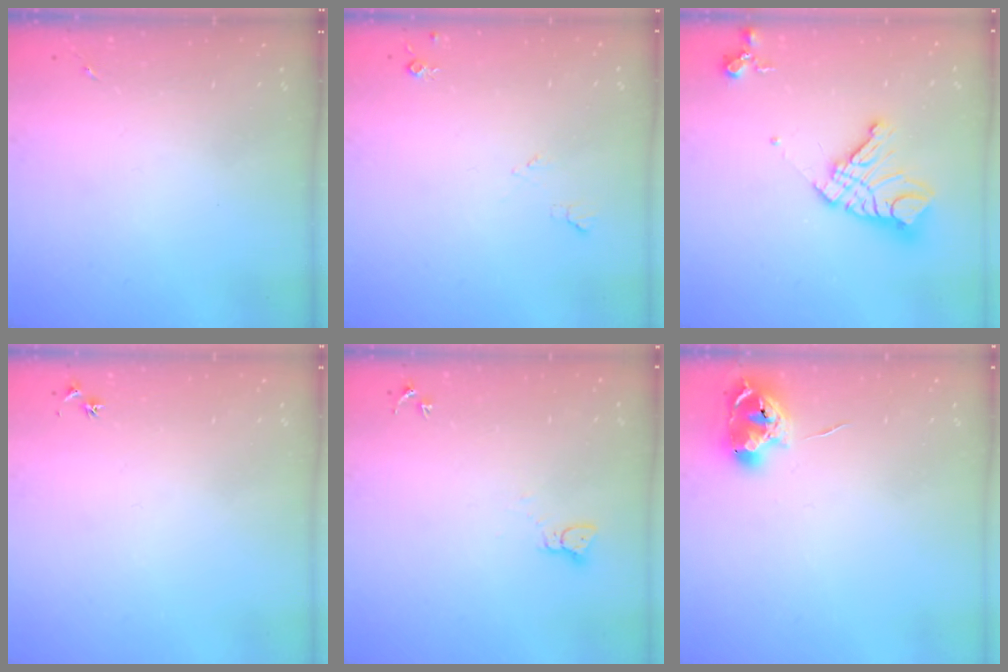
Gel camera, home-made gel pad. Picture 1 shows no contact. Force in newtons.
{"total": 5.1, "press": 5.1, "slide": 0.8}
{"total": 16.4, "press": 16.3, "slide": 2.1}
{"total": 2.9, "press": 2.8, "slide": 0.3}
{"total": 2.3, "press": 2.3, "slide": 0.2}
{"total": 9.6, "press": 9.6, "slide": 0.6}